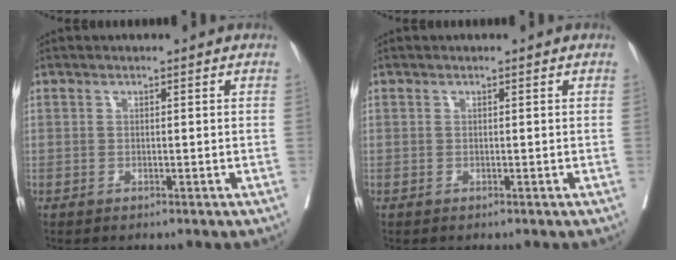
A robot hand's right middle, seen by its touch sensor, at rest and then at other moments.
{"total": 0.0}